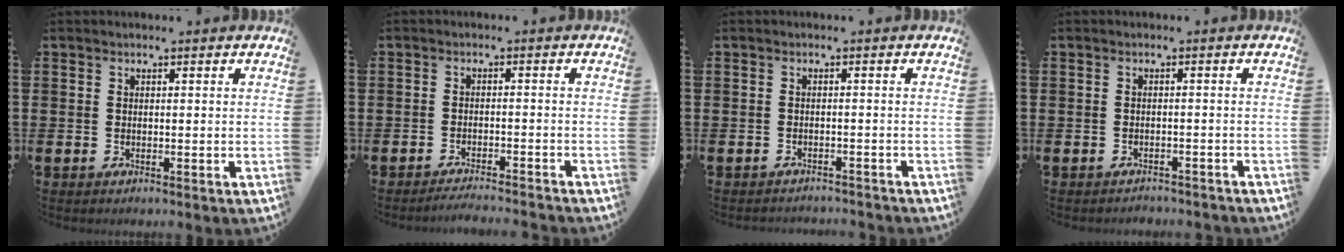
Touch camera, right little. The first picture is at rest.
{"total": 1.8, "force": [-1.7, -0.2, 0.3], "torque": [-0.005, 0.004, -0.034]}
{"total": 1.1, "force": [-1.1, 0.0, -0.1], "torque": [-0.003, 0.002, -0.022]}
{"total": 1.1, "force": [-1.1, 0.1, -0.1], "torque": [-0.002, 0.002, -0.024]}